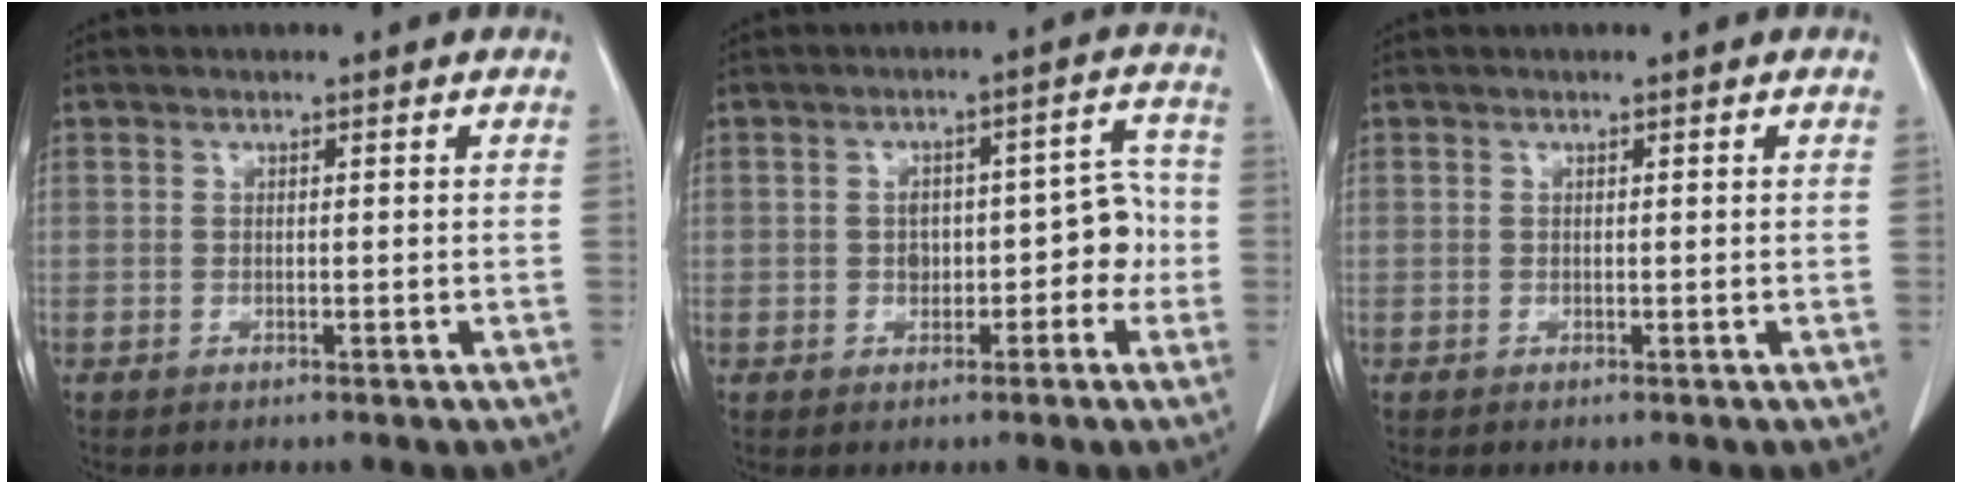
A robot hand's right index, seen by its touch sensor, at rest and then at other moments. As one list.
[{"total": 6.4, "force": [-1.2, 3.6, 5.1], "torque": [-0.060, 0.041, -0.008]}, {"total": 0.0}]